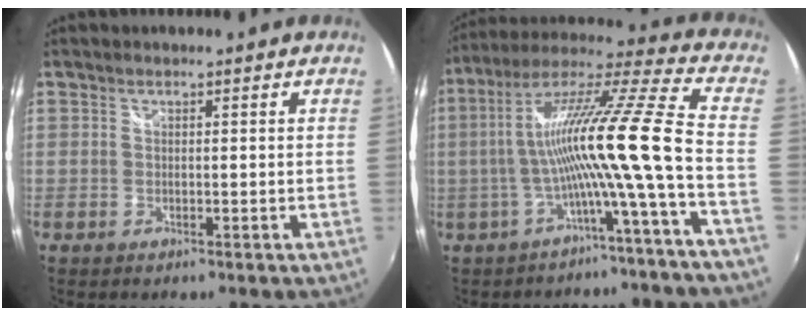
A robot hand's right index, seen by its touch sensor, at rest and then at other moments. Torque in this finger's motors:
{"motor_torque": [1.50, -0.64, 1.05, 0.21]}